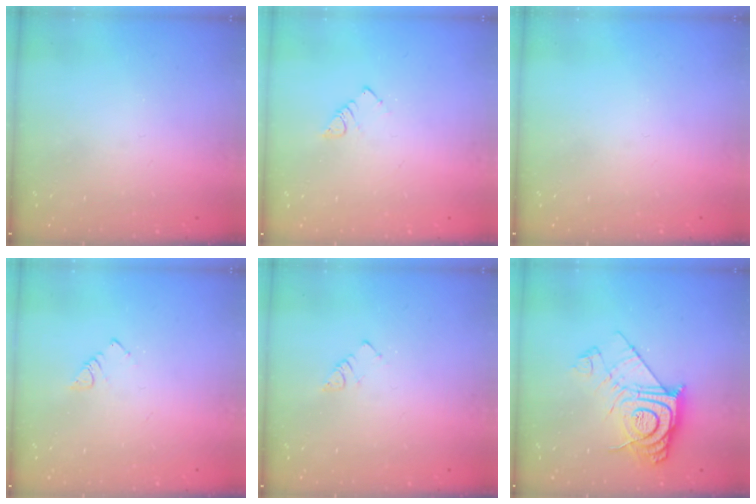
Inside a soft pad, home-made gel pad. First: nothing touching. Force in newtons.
{"total": 2.8, "press": 2.8, "slide": 0.3}
{"total": 0.0}
{"total": 2.4, "press": 2.4, "slide": 0.4}
{"total": 2.3, "press": 2.3, "slide": 0.4}
{"total": 14.6, "press": 14.5, "slide": 1.2}